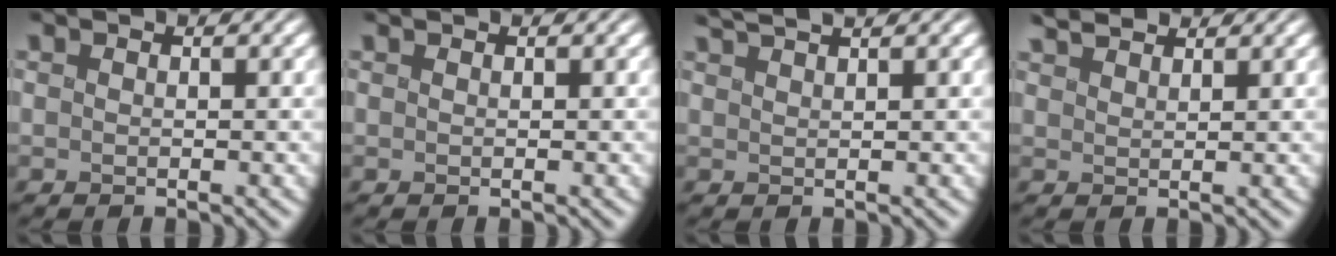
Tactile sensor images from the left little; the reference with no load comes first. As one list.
[{"total": 0.0}, {"total": 3.4, "force": [2.9, 0.5, 1.8], "torque": [-0.023, 0.022, 0.030]}, {"total": 3.7, "force": [3.4, 0.9, 1.3], "torque": [-0.015, 0.016, 0.037]}]